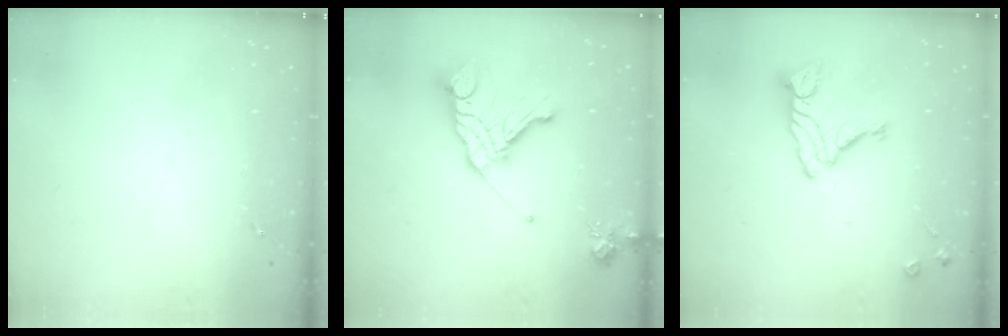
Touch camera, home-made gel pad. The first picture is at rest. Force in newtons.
{"total": 17.5, "press": 17.4, "slide": 2.0}
{"total": 13.7, "press": 13.7, "slide": 1.3}